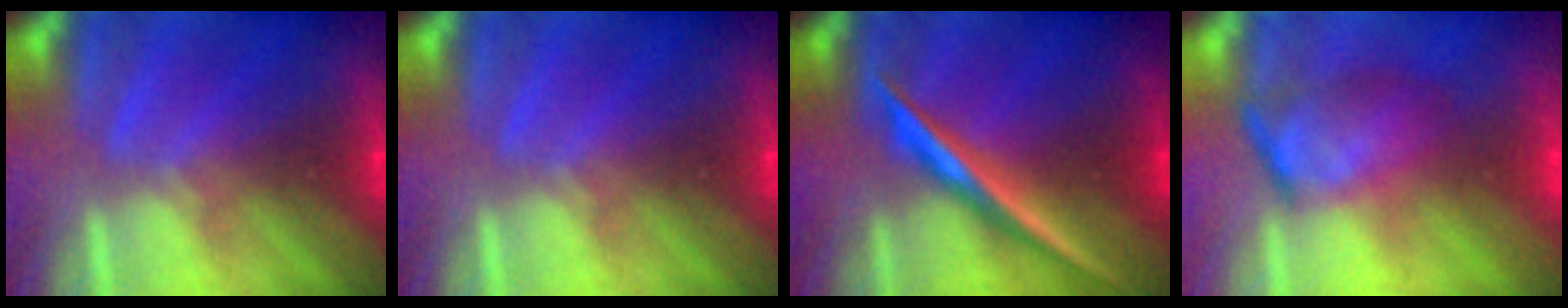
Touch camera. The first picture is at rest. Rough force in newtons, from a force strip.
{"total": 0.0}
{"total": 2.3}
{"total": 4.3}